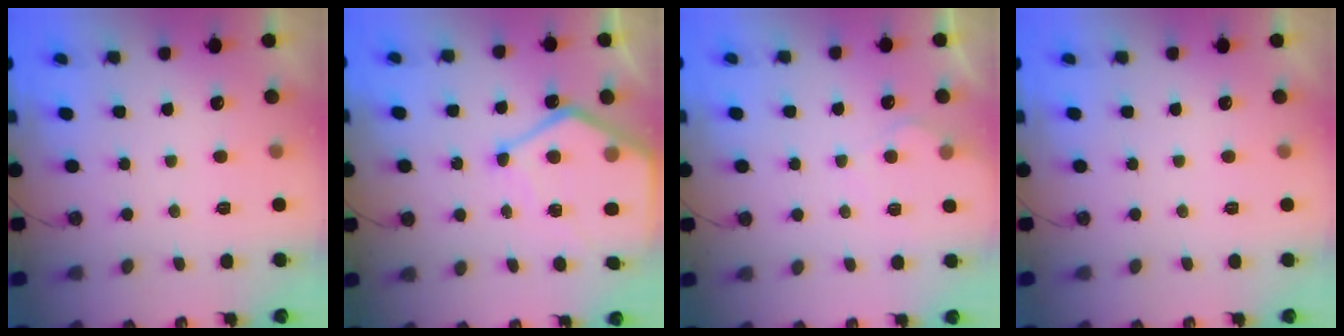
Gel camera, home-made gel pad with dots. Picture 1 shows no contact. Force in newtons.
{"total": 11.8, "press": 11.8, "slide": 1.0}
{"total": 4.8, "press": 4.7, "slide": 0.6}
{"total": 0.0}